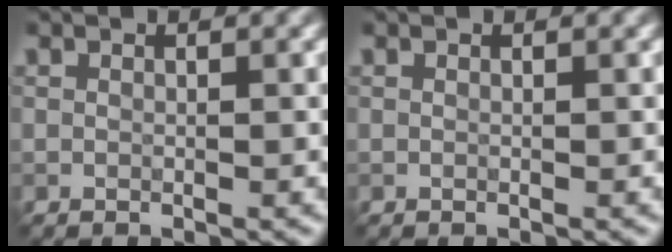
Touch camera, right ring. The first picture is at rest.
{"total": 0.0}